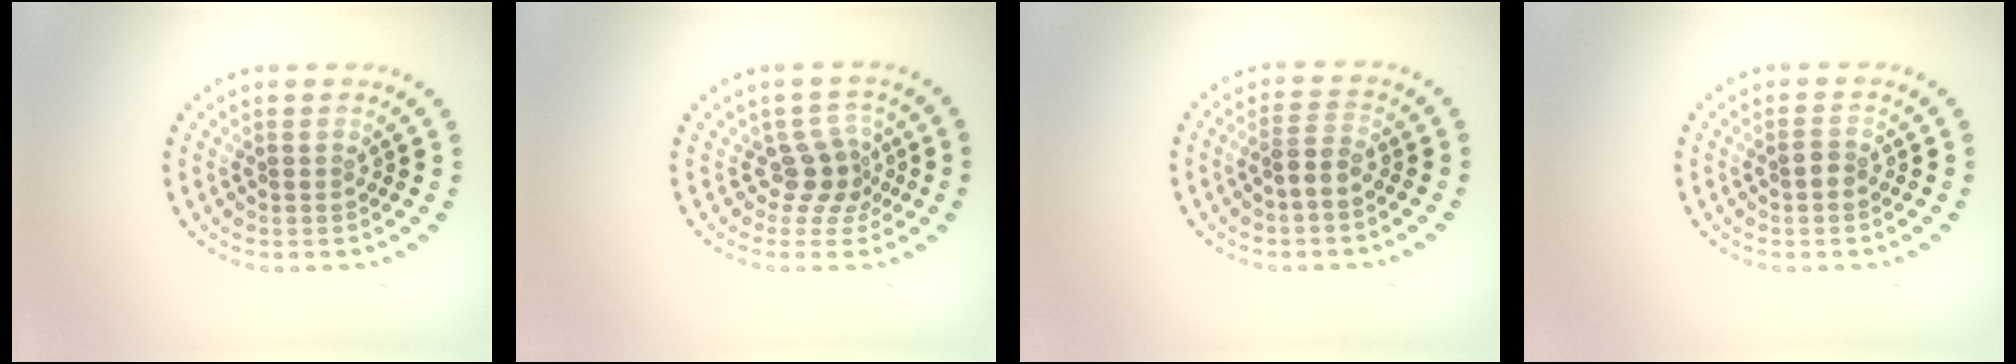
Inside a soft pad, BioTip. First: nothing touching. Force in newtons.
{"total": 2.6, "press": 1.9, "slide": 1.8}
{"total": 1.9, "press": 1.6, "slide": 1.0}
{"total": 1.1, "press": 1.1, "slide": 0.2}